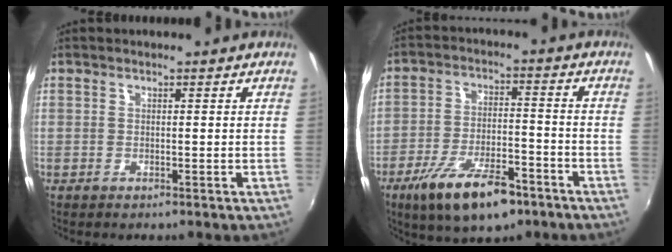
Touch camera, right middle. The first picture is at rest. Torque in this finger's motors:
{"motor_torque": [1.23, -0.91, 0.23, 0.11]}